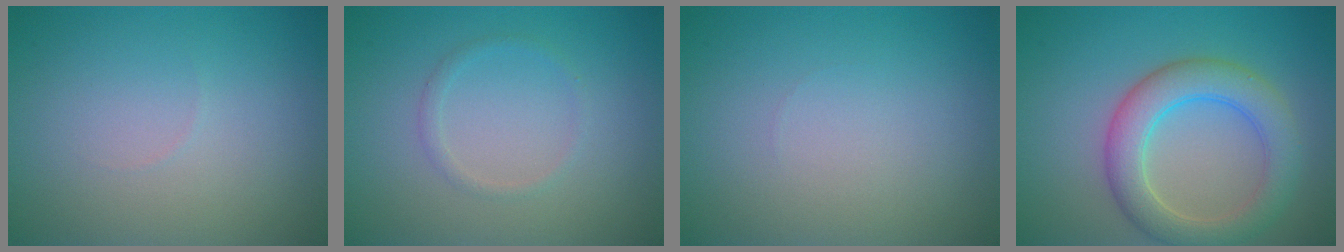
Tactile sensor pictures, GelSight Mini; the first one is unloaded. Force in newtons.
{"total": 1.0, "press": 1.0, "slide": 0.0}
{"total": 0.0}
{"total": 5.3, "press": 5.3, "slide": 0.3}